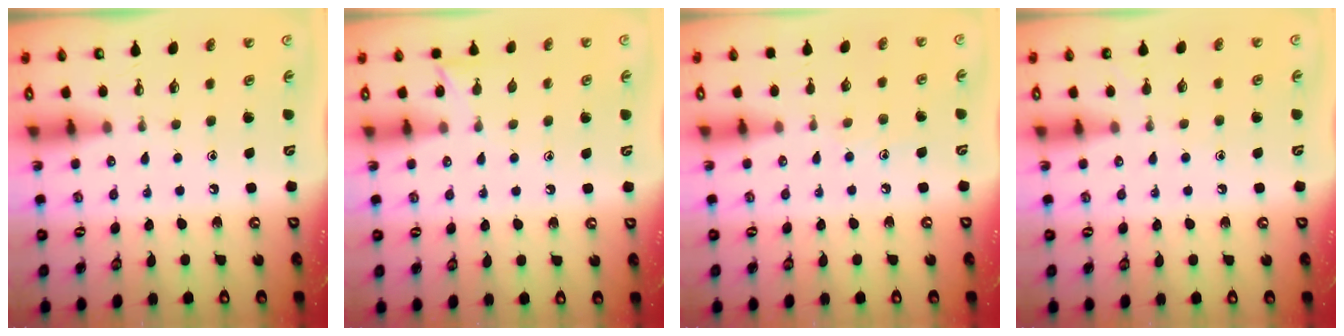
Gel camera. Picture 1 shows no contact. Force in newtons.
{"total": 5.4, "press": 5.4, "slide": 0.6}
{"total": 5.7, "press": 5.7, "slide": 0.6}
{"total": 2.9, "press": 2.9, "slide": 0.4}